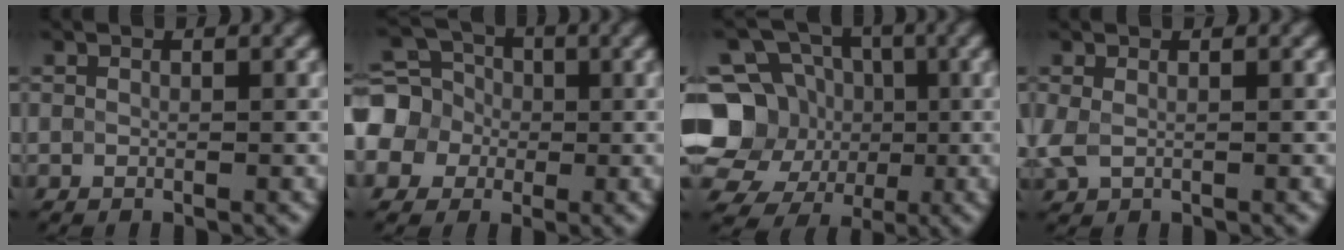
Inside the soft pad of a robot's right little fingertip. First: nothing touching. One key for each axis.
{"total": 7.0, "fx": -0.6, "fy": 6.4, "fz": 2.6, "tx": -0.071, "ty": 0.007, "tz": -0.044}
{"total": 9.7, "fx": -0.5, "fy": 9.0, "fz": 3.7, "tx": -0.079, "ty": -0.001, "tz": -0.037}
{"total": 1.6, "fx": -0.1, "fy": 1.1, "fz": 1.1, "tx": -0.032, "ty": 0.000, "tz": -0.003}